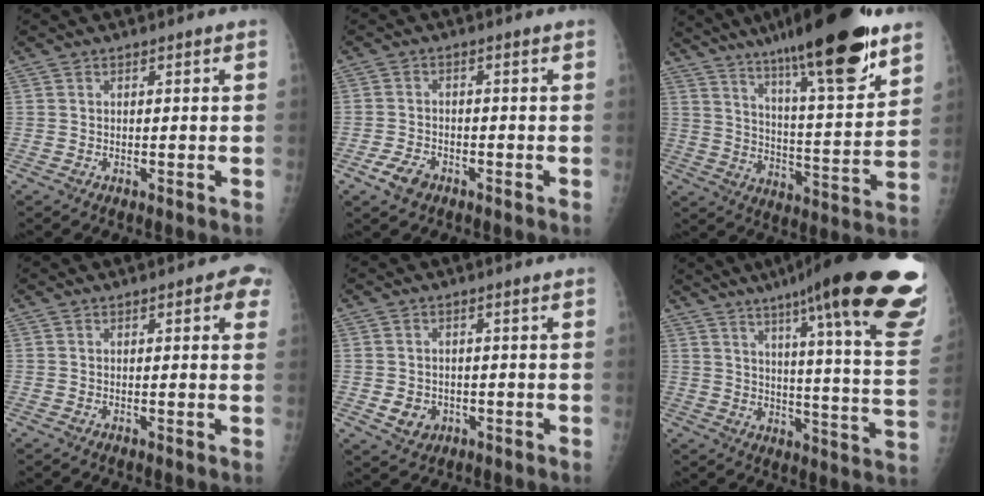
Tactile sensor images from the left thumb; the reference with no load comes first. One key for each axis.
{"total": 3.8, "fx": -2.2, "fy": 2.4, "fz": 2.0, "tx": -0.039, "ty": 0.008, "tz": -0.038}
{"total": 24.5, "fx": 16.6, "fy": 3.9, "fz": 17.6, "tx": -0.259, "ty": -0.061, "tz": 0.264}
{"total": 3.8, "fx": 1.7, "fy": 1.6, "fz": 3.1, "tx": -0.017, "ty": -0.001, "tz": 0.011}
{"total": 3.8, "fx": -0.7, "fy": 3.3, "fz": 1.8, "tx": -0.018, "ty": 0.002, "tz": -0.001}
{"total": 30.8, "fx": 19.9, "fy": 3.8, "fz": 23.2, "tx": -0.253, "ty": -0.080, "tz": 0.263}